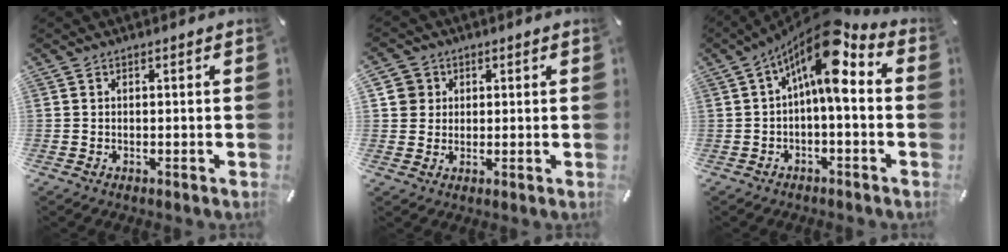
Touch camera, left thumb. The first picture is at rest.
{"total": 4.7, "force": [1.4, 4.5, 0.3], "torque": [-0.004, 0.004, 0.025]}
{"total": 12.1, "force": [3.8, 4.2, 10.7], "torque": [-0.192, -0.026, 0.059]}